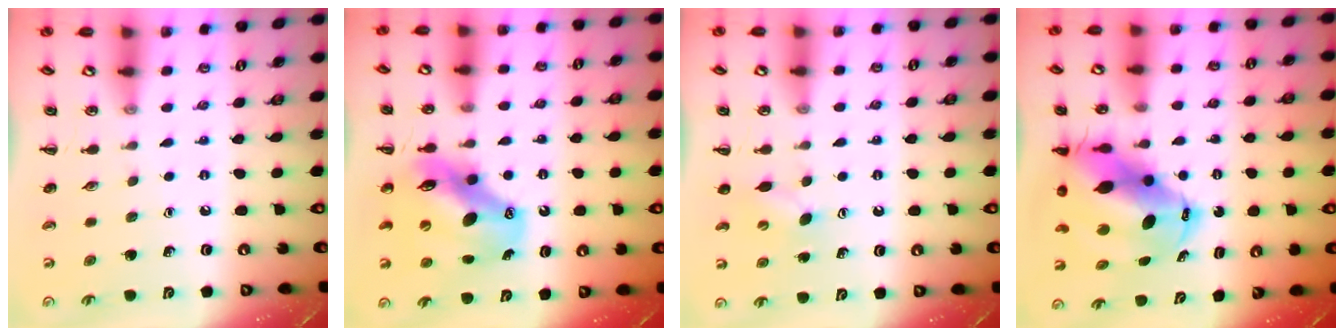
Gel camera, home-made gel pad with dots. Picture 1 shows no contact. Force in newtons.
{"total": 13.5, "press": 13.1, "slide": 3.5}
{"total": 3.8, "press": 3.7, "slide": 0.8}
{"total": 13.3, "press": 12.8, "slide": 3.6}